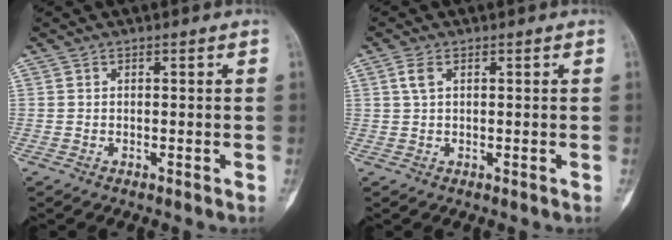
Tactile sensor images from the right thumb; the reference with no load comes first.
{"total": 2.1, "force": [0.8, 1.1, 1.7], "torque": [-0.044, 0.010, 0.019]}